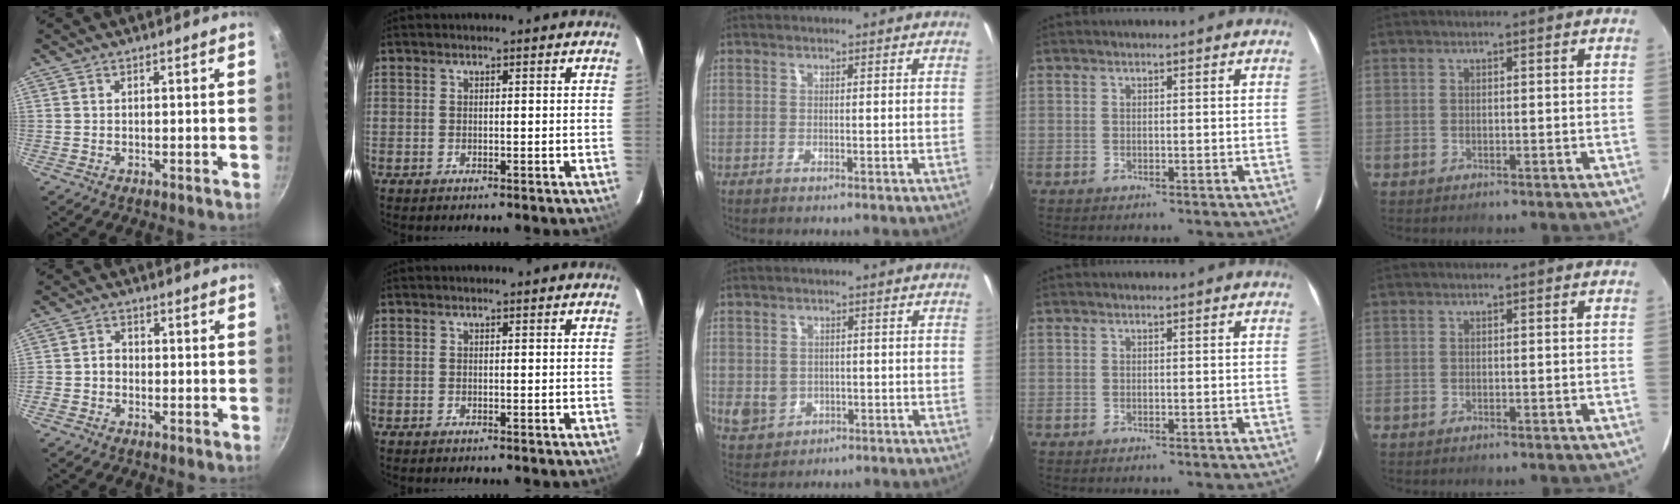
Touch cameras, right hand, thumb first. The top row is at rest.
{"thumb": {"total": 2.8, "force": [-0.9, 2.3, 1.2], "torque": [-0.006, 0.015, -0.022]}, "middle": {"total": 5.0, "force": [-0.6, 4.5, 2.1], "torque": [-0.043, -0.002, 0.002]}}